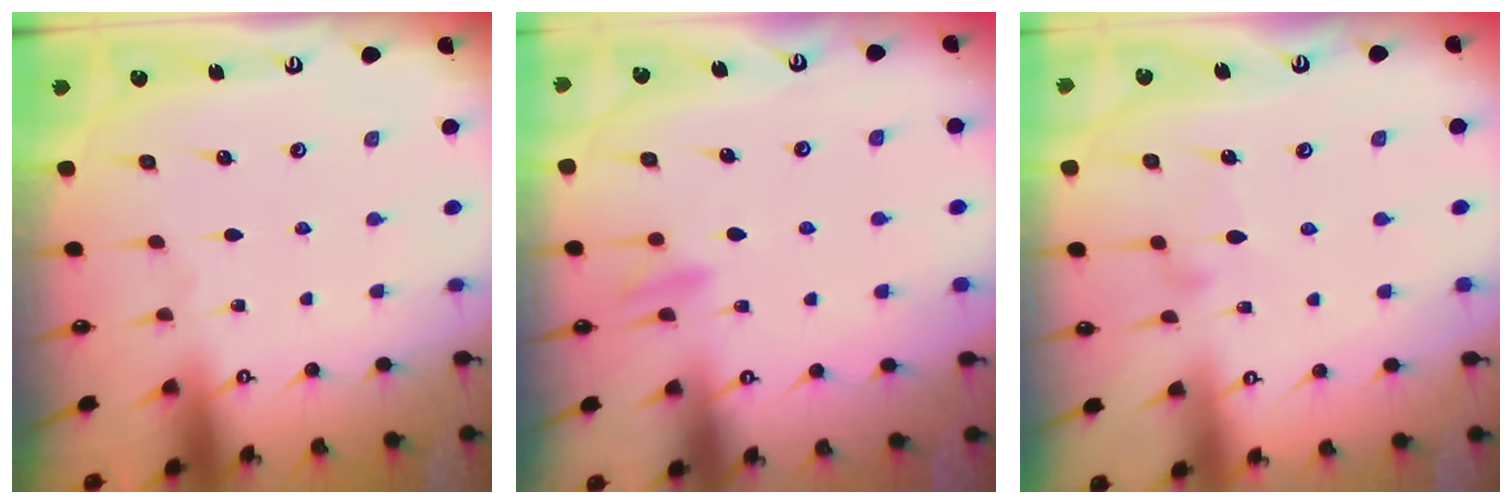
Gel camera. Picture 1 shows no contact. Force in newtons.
{"total": 9.3, "press": 9.2, "slide": 1.3}
{"total": 7.2, "press": 7.2, "slide": 0.4}